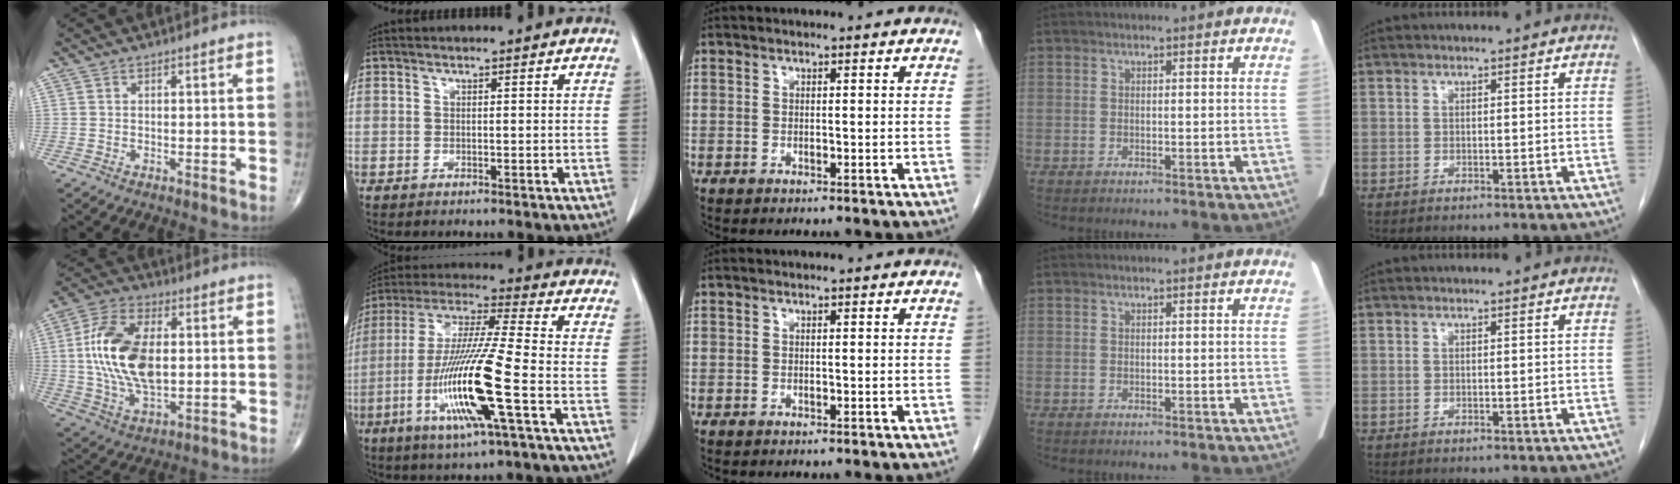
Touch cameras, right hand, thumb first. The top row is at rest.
{"thumb": {"total": 17.5, "force": [1.3, 9.6, 14.5], "torque": [-0.281, 0.003, 0.027]}, "index": {"total": 16.2, "force": [-5.0, -0.1, 15.4], "torque": [-0.315, -0.016, -0.098]}}